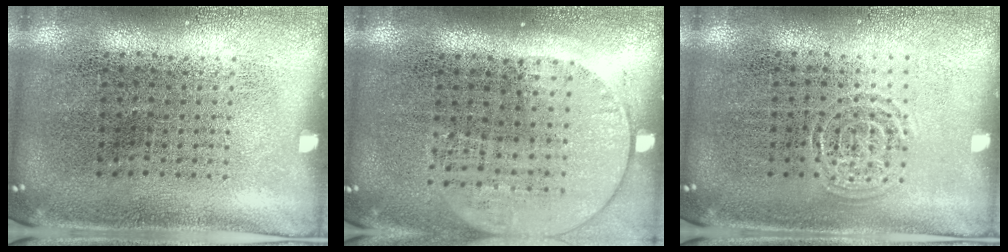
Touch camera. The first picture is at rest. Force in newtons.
{"total": 1.5, "press": 1.3, "slide": 0.7}
{"total": 1.4, "press": 1.4, "slide": 0.3}